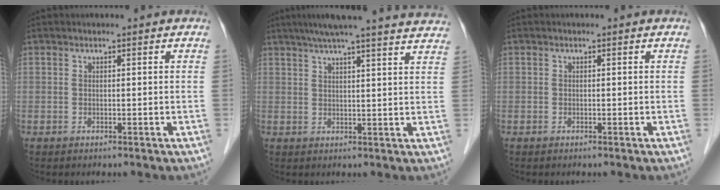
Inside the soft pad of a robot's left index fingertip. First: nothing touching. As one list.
[{"total": 21.6, "force": [19.3, 0.8, 9.7], "torque": [-0.146, 0.007, 0.239]}, {"total": 0.0}]